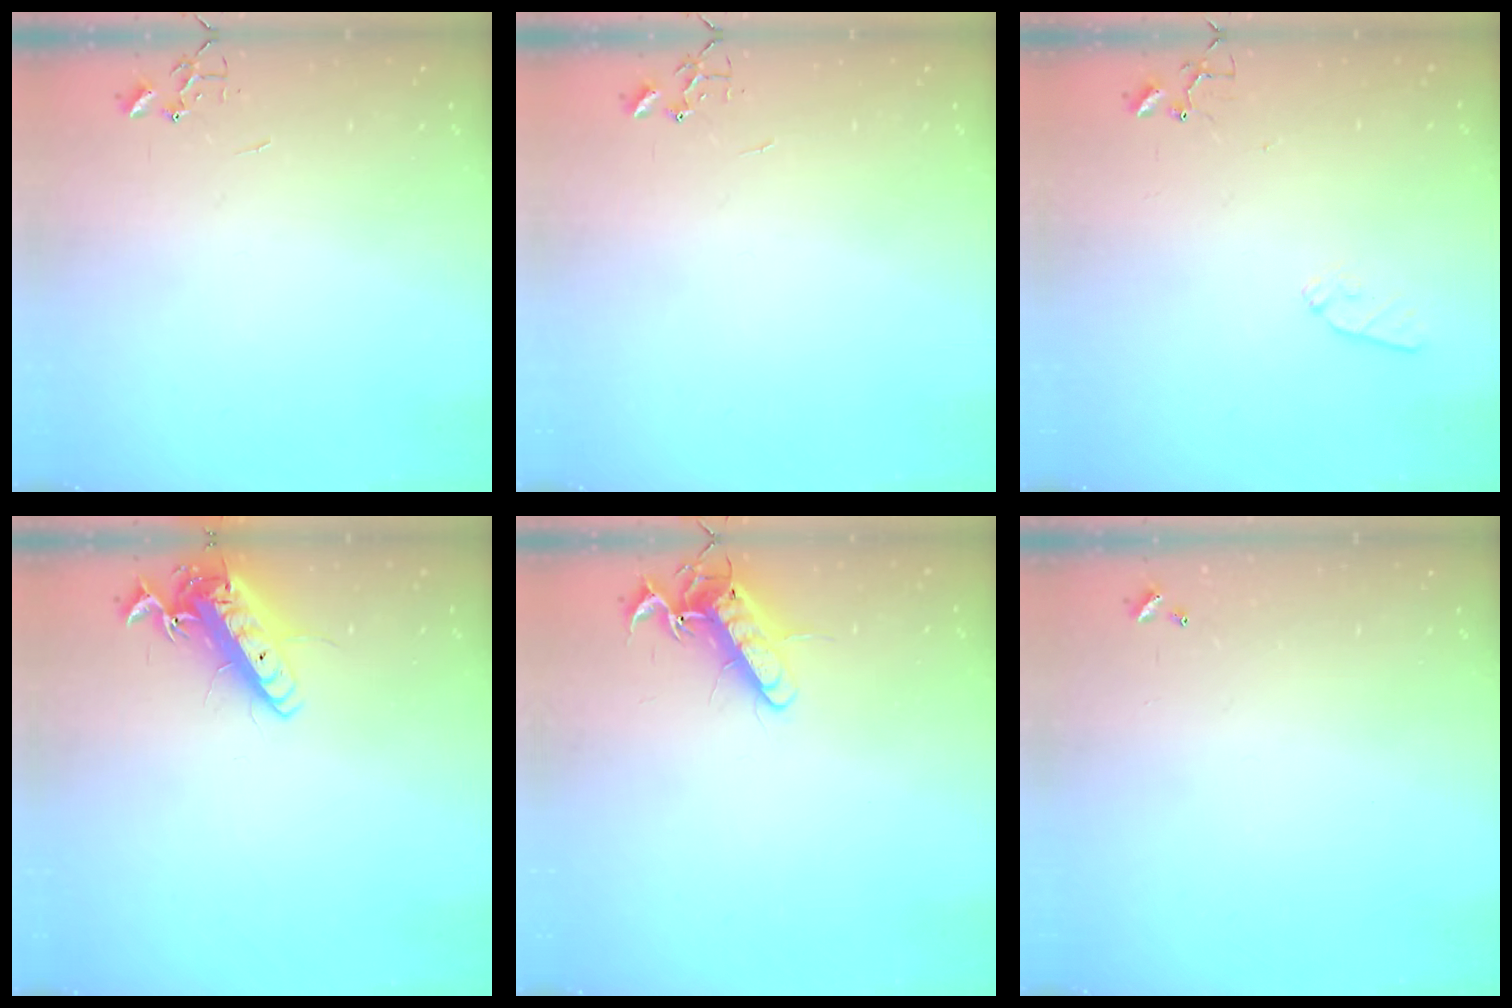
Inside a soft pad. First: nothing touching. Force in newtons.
{"total": 0.0}
{"total": 7.6, "press": 7.6, "slide": 0.6}
{"total": 14.0, "press": 13.7, "slide": 2.6}
{"total": 13.6, "press": 13.6, "slide": 1.4}
{"total": 0.0}